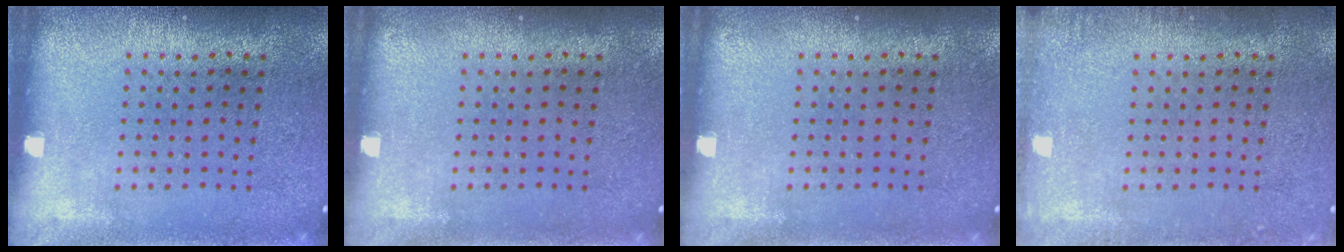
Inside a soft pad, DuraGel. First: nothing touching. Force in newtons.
{"total": 0.0}
{"total": 0.0}
{"total": 1.2, "press": 1.1, "slide": 0.2}